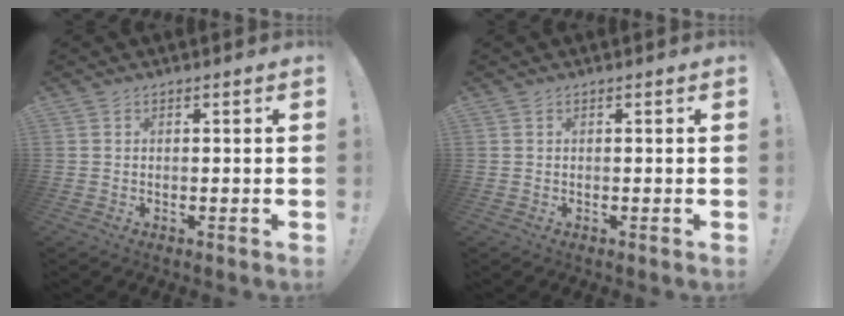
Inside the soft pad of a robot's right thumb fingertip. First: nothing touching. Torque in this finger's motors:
{"motor_torque": [0.00, 0.00, 0.01, -0.01, 0.00]}